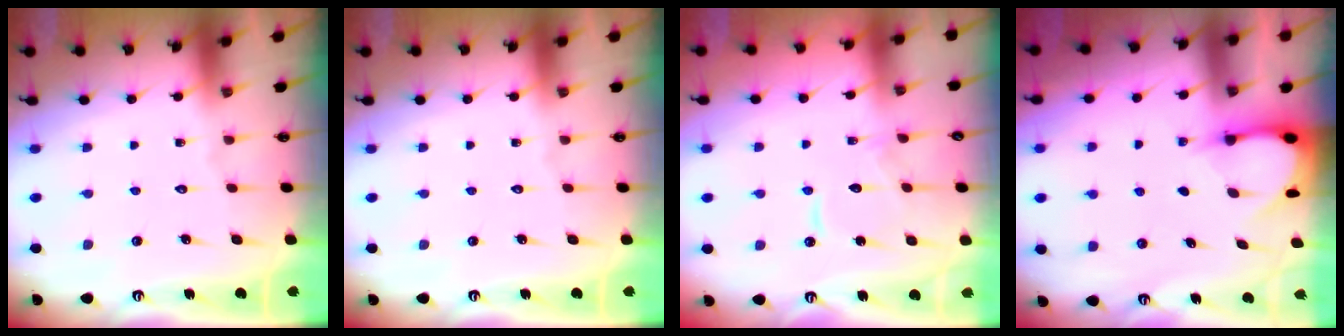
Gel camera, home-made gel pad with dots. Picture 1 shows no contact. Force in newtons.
{"total": 0.0}
{"total": 9.9, "press": 9.9, "slide": 0.7}
{"total": 3.1, "press": 3.1, "slide": 0.4}